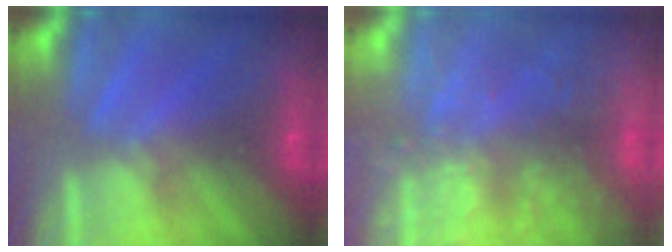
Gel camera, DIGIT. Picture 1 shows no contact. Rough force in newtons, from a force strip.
{"total": 5.8}